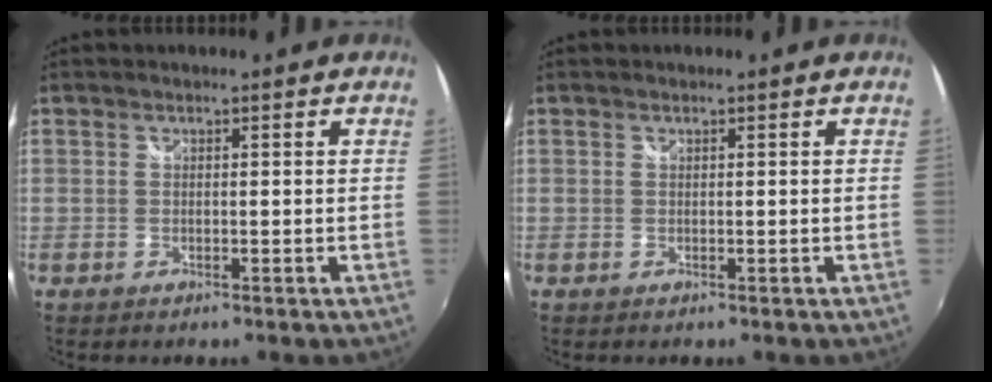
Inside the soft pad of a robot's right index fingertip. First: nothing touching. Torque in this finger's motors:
{"motor_torque": [0.02, 0.04, 0.01, -0.01]}